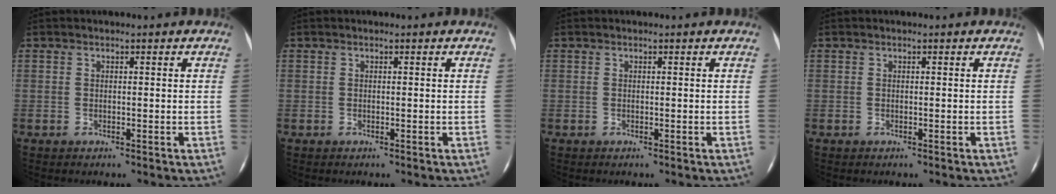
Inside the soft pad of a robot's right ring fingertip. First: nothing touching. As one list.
[{"total": 0.0}, {"total": 0.0}, {"total": 0.0}]